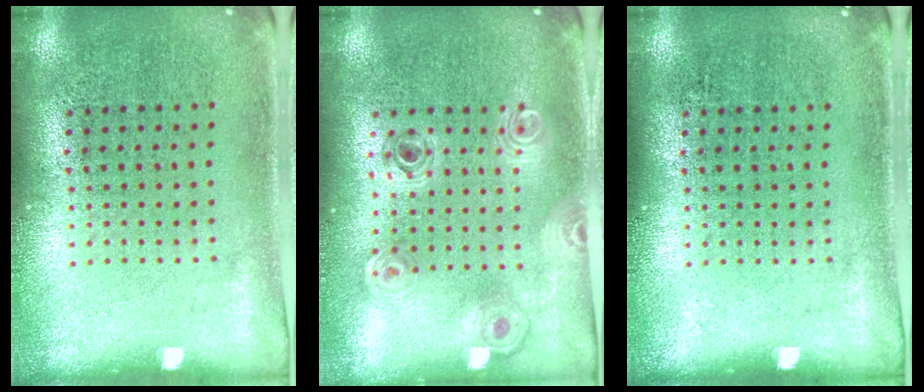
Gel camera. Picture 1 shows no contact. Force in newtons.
{"total": 0.8, "press": 0.8, "slide": 0.2}
{"total": 0.0}